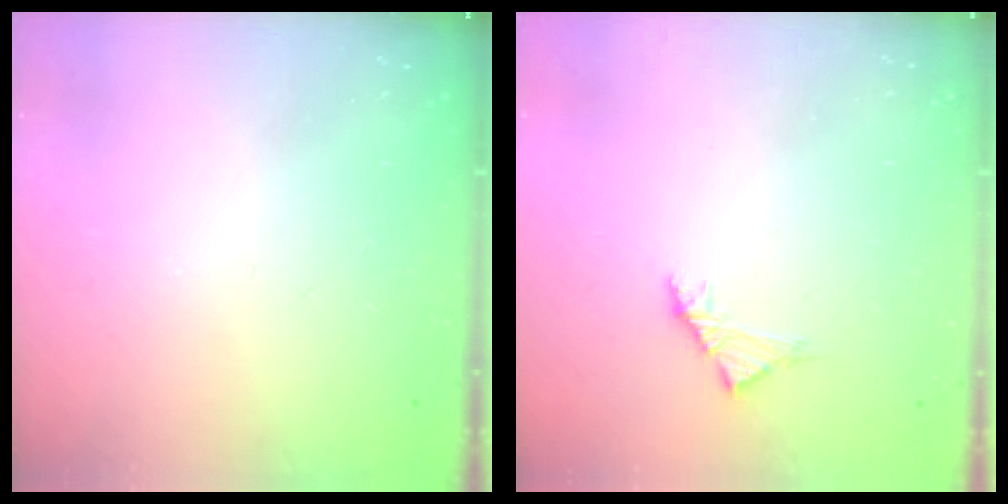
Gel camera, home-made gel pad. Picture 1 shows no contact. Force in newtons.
{"total": 2.8, "press": 2.6, "slide": 0.8}